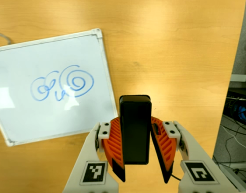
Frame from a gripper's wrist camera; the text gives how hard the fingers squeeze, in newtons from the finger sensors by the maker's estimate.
{"total": 6.3, "left": 5.2, "right": 7.4}